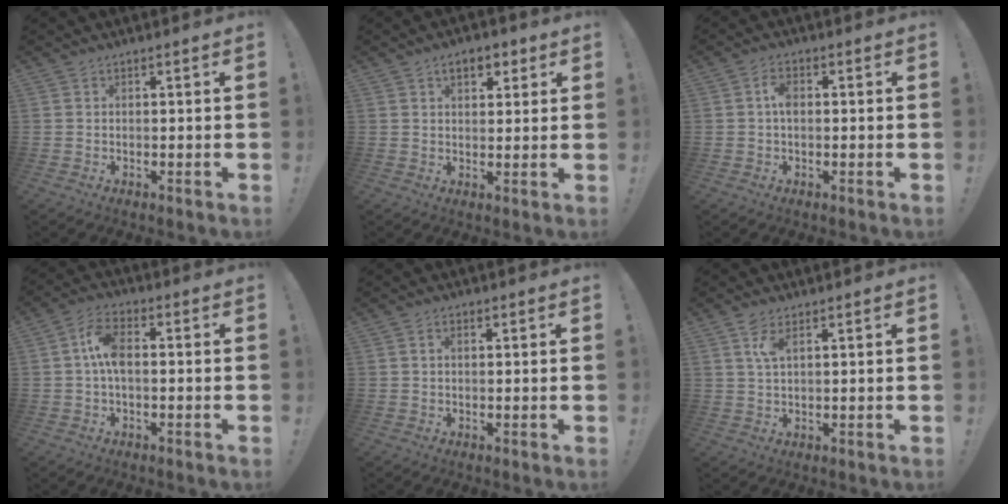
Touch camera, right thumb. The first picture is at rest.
{"total": 5.9, "force": [2.9, 3.5, 3.8], "torque": [-0.047, -0.003, 0.048]}
{"total": 5.2, "force": [0.2, 2.8, 4.4], "torque": [-0.084, 0.009, 0.002]}
{"total": 7.4, "force": [0.0, 3.6, 6.5], "torque": [-0.131, 0.011, 0.002]}
{"total": 1.3, "force": [0.4, 0.6, 1.1], "torque": [-0.017, -0.001, 0.006]}
{"total": 4.5, "force": [2.1, 1.6, 3.6], "torque": [-0.076, 0.004, 0.037]}